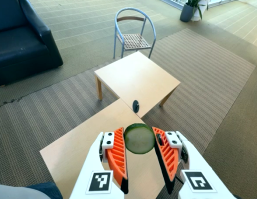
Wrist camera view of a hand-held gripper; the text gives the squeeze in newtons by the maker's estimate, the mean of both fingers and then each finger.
{"total": 11.8, "left": 11.2, "right": 12.4}